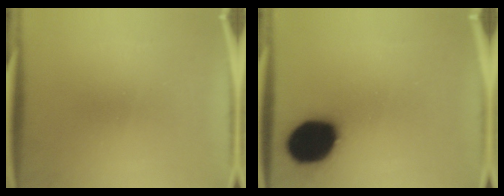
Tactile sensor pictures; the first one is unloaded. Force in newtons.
{"total": 19.1}